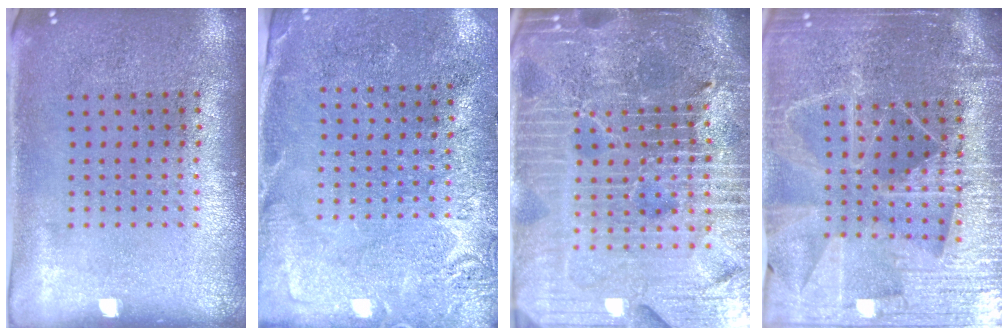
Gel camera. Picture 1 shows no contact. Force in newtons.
{"total": 2.7, "press": 2.6, "slide": 0.5}
{"total": 7.3, "press": 6.3, "slide": 3.7}
{"total": 5.4, "press": 4.8, "slide": 2.4}